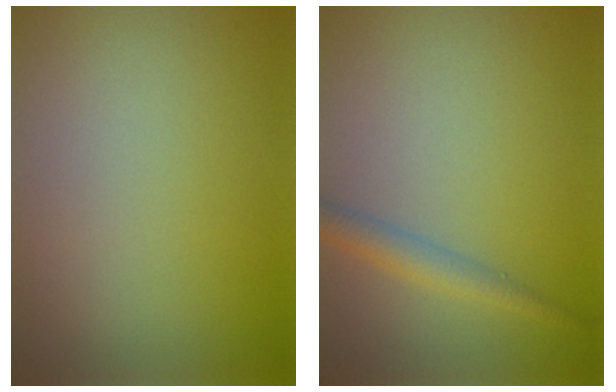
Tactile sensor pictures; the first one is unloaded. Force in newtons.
{"total": 2.2, "press": 2.2, "slide": 0.1}